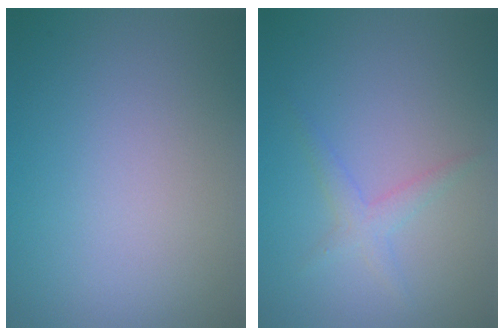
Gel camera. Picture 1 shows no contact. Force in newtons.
{"total": 1.7, "press": 1.7, "slide": 0.1}